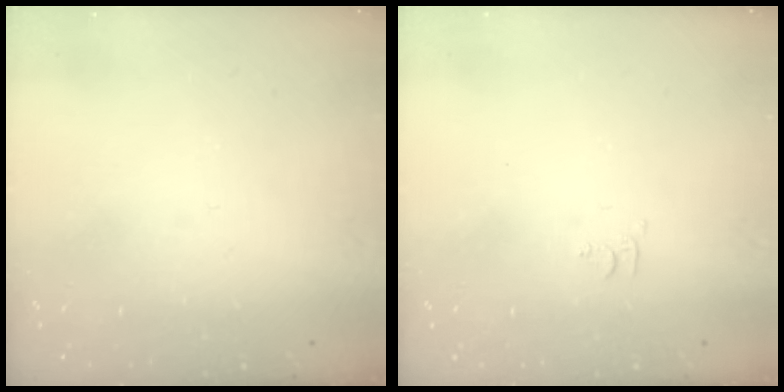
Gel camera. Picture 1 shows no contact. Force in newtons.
{"total": 4.6, "press": 4.6, "slide": 0.6}